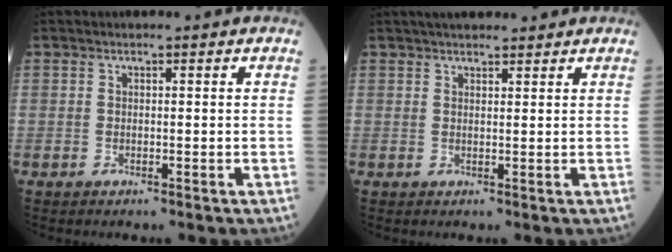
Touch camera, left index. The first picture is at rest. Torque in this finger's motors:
{"motor_torque": [0.48, -0.65, 0.12, 0.05]}